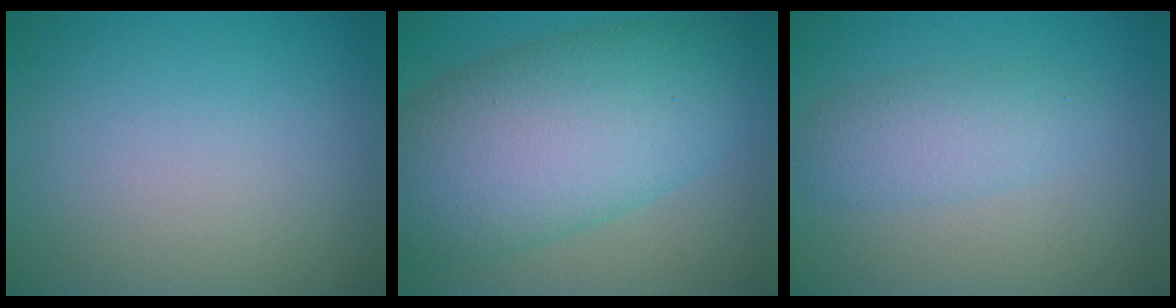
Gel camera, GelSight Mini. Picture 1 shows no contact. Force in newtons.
{"total": 12.1, "press": 12.1, "slide": 0.2}
{"total": 2.8, "press": 2.8, "slide": 0.1}